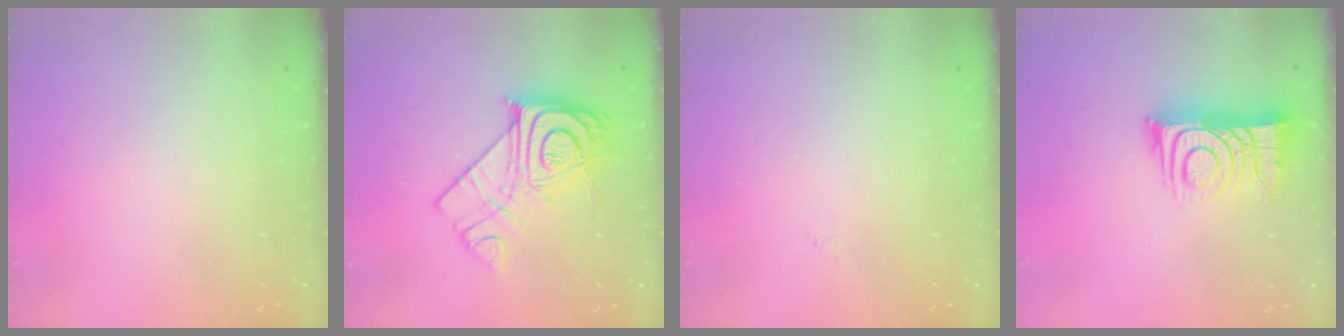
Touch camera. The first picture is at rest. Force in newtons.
{"total": 19.5, "press": 19.4, "slide": 1.6}
{"total": 3.4, "press": 3.3, "slide": 0.5}
{"total": 12.7, "press": 12.7, "slide": 0.9}